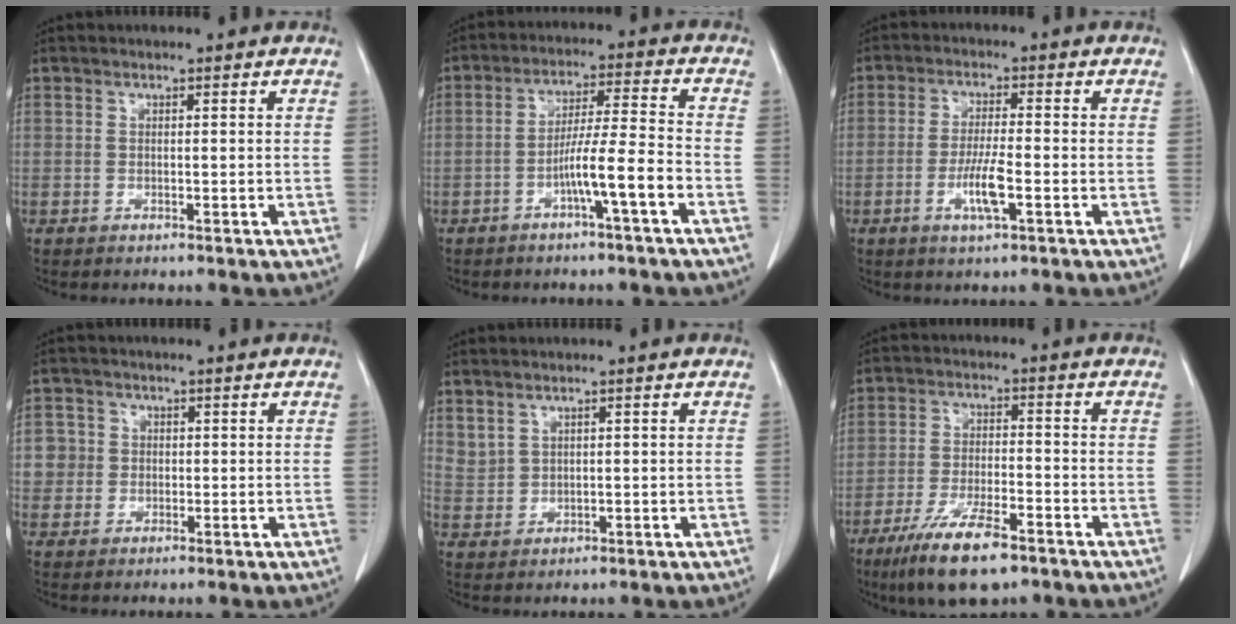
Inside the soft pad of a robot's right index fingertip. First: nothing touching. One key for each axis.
{"total": 7.7, "fx": -3.5, "fy": -0.6, "fz": 6.9, "tx": -0.123, "ty": 0.012, "tz": -0.061}
{"total": 5.6, "fx": -2.0, "fy": 0.6, "fz": 5.2, "tx": -0.102, "ty": -0.007, "tz": -0.036}
{"total": 3.4, "fx": 0.2, "fy": 3.4, "fz": 0.0, "tx": 0.016, "ty": 0.009, "tz": 0.003}
{"total": 2.4, "fx": 2.0, "fy": 1.2, "fz": 0.6, "tx": -0.010, "ty": -0.003, "tz": 0.046}
{"total": 10.9, "fx": -7.1, "fy": 2.5, "fz": 7.9, "tx": -0.147, "ty": -0.020, "tz": -0.121}